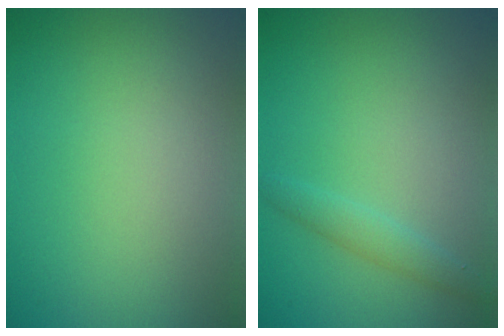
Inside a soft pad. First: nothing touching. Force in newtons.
{"total": 1.5, "press": 1.5, "slide": 0.0}